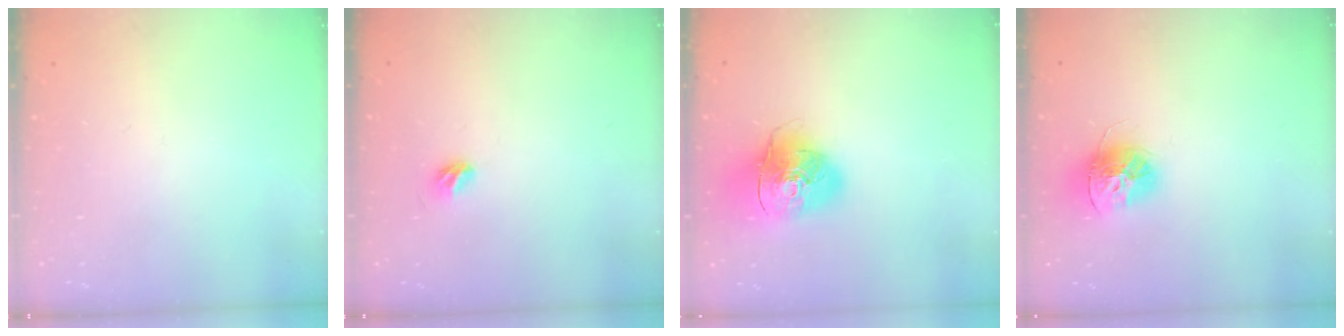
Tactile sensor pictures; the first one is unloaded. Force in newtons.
{"total": 4.0, "press": 3.9, "slide": 1.0}
{"total": 15.6, "press": 15.4, "slide": 2.2}
{"total": 13.5, "press": 13.5, "slide": 1.0}